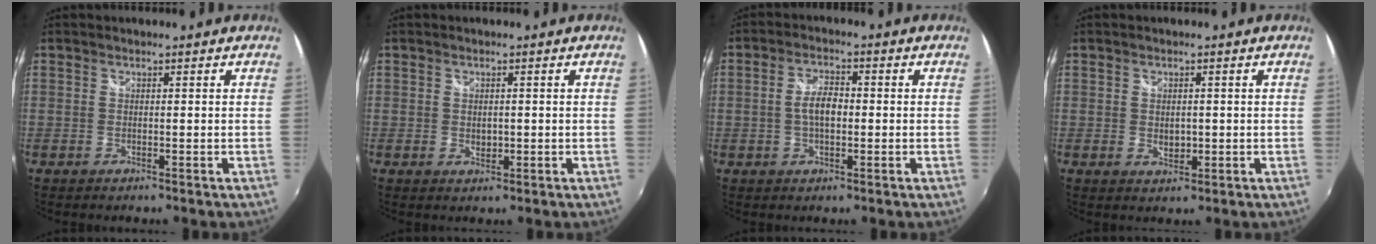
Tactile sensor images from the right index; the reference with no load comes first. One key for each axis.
{"total": 2.0, "fx": -0.1, "fy": 1.5, "fz": 1.3, "tx": -0.020, "ty": 0.000, "tz": -0.001}
{"total": 4.9, "fx": -0.4, "fy": 2.4, "fz": 4.2, "tx": -0.082, "ty": 0.008, "tz": -0.006}
{"total": 2.8, "fx": -0.2, "fy": 2.1, "fz": 1.9, "tx": -0.029, "ty": -0.002, "tz": -0.001}